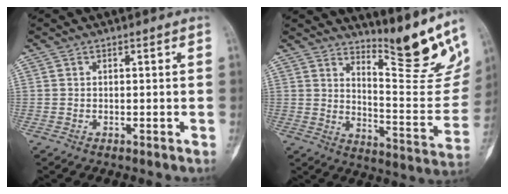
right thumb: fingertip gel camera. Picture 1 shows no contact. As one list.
[{"total": 14.1, "force": [12.3, 1.5, 6.6], "torque": [-0.064, -0.120, 0.188]}]